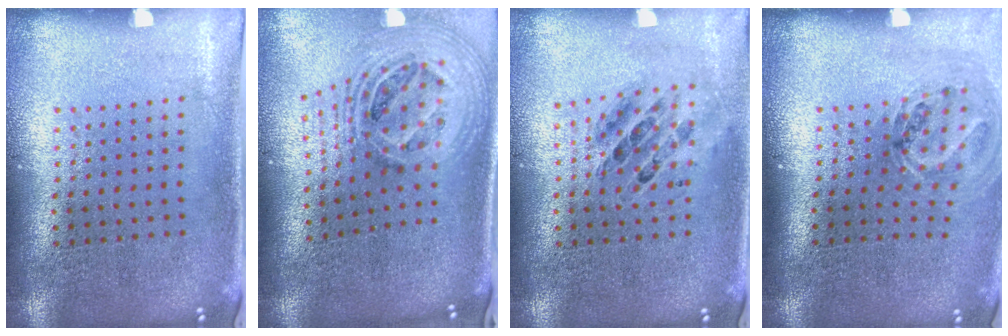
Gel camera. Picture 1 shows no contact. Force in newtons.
{"total": 2.4, "press": 1.8, "slide": 1.6}
{"total": 0.7, "press": 0.7, "slide": 0.2}
{"total": 1.1, "press": 1.1, "slide": 0.4}